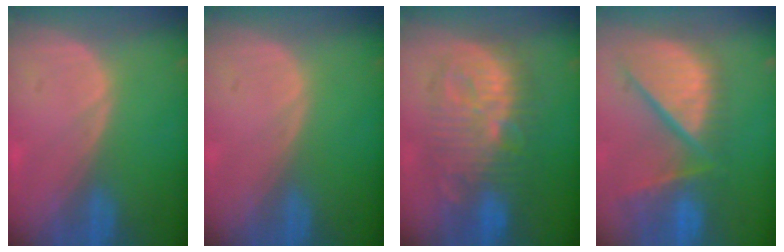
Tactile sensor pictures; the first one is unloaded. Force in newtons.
{"total": 0.0}
{"total": 10.8, "press": 10.8, "slide": 0.5}
{"total": 13.1, "press": 10.8, "slide": 7.3}